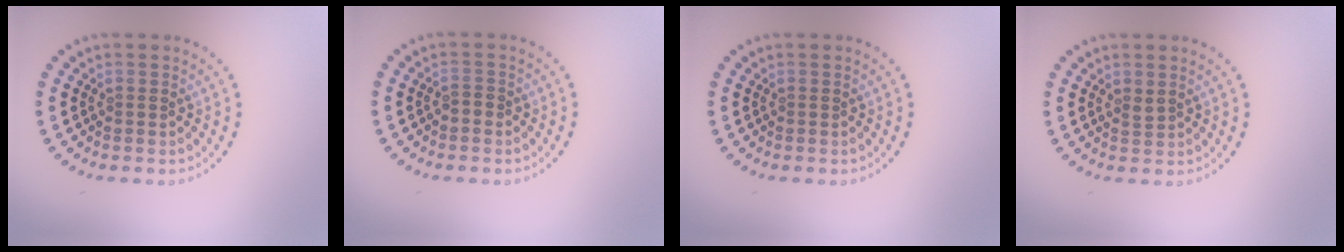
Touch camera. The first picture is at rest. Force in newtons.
{"total": 0.8, "press": 0.8, "slide": 0.3}
{"total": 0.0}
{"total": 0.6, "press": 0.5, "slide": 0.3}